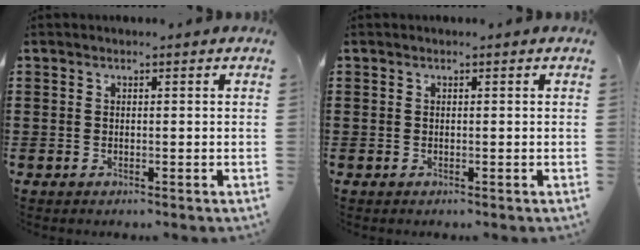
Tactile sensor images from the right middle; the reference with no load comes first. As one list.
[{"total": 0.0}]